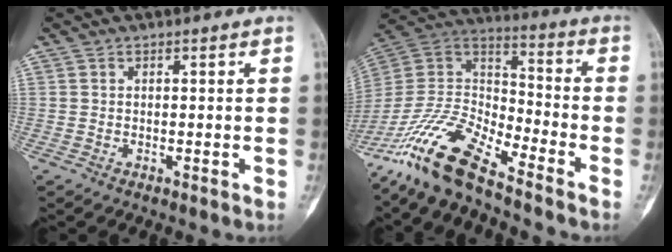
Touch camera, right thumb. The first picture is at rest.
{"total": 16.1, "force": [-12.5, 4.1, 9.2], "torque": [-0.175, 0.074, -0.246]}